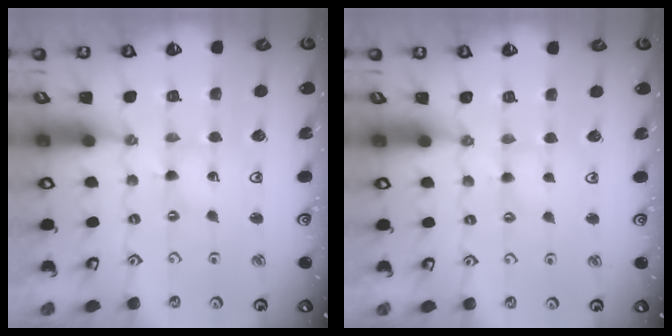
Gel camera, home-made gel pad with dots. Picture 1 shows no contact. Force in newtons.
{"total": 2.0, "press": 1.9, "slide": 0.3}